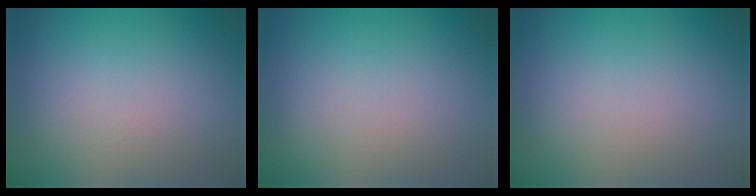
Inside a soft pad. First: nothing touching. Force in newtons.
{"total": 0.0}
{"total": 0.0}